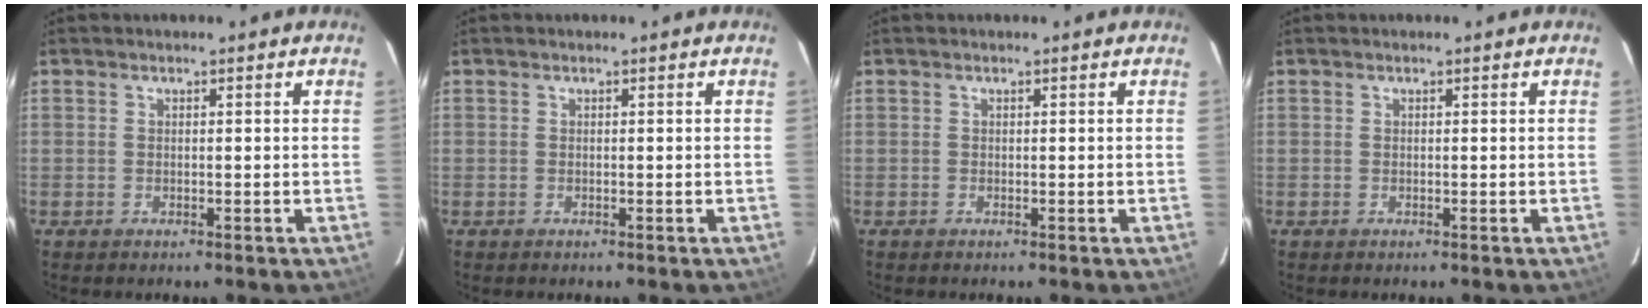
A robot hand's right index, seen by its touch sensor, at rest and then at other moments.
{"total": 0.0}
{"total": 0.0}
{"total": 0.0}